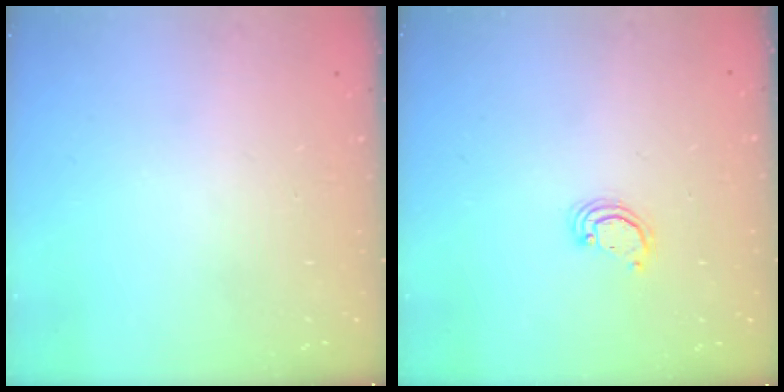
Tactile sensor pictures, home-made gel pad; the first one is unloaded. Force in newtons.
{"total": 2.0, "press": 2.0, "slide": 0.2}